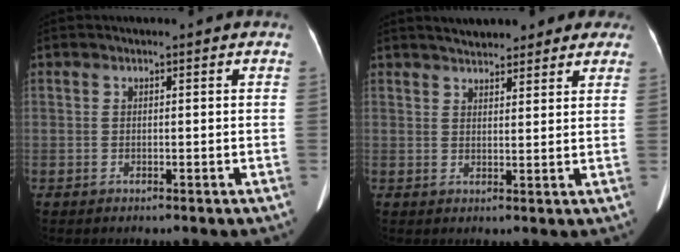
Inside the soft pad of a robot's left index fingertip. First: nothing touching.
{"total": 9.7, "force": [8.3, 3.1, 4.0], "torque": [-0.037, 0.022, 0.102]}